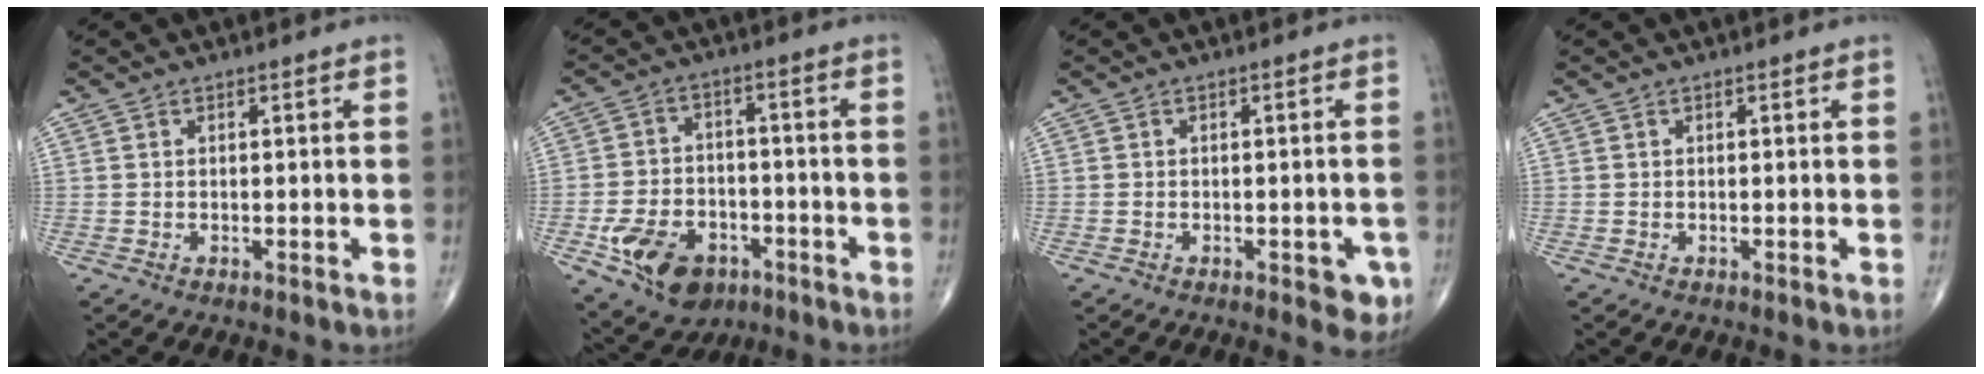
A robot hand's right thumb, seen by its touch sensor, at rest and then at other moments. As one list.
[{"total": 12.2, "force": [-5.3, 8.5, 7.0], "torque": [-0.105, 0.025, -0.082]}, {"total": 4.3, "force": [-1.8, 2.0, 3.3], "torque": [-0.018, 0.002, -0.020]}, {"total": 0.0}]